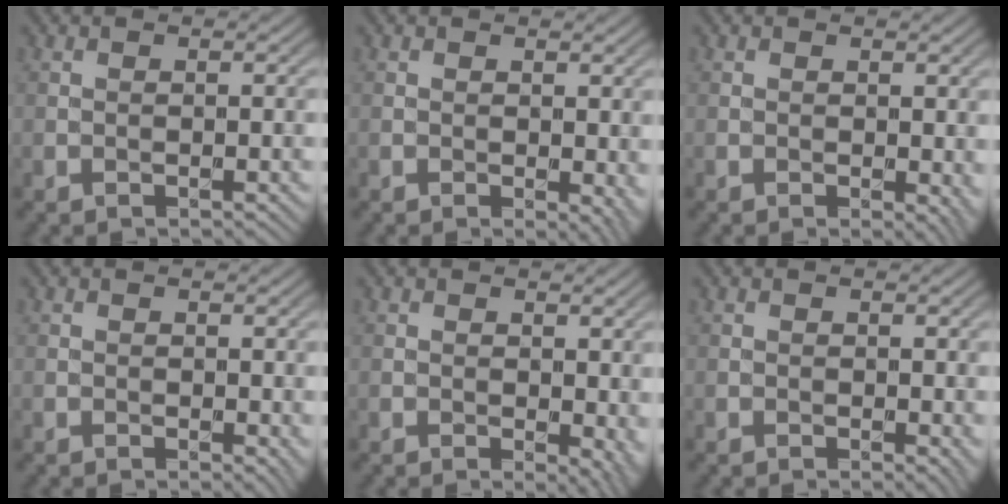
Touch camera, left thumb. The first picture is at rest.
{"total": 2.6, "force": [-0.1, 1.4, 2.2], "torque": [-0.022, -0.006, 0.000]}
{"total": 2.1, "force": [0.0, 1.2, 1.7], "torque": [-0.016, -0.008, 0.002]}
{"total": 1.3, "force": [0.0, 0.8, 1.1], "torque": [-0.010, -0.006, 0.002]}
{"total": 3.8, "force": [-0.2, 2.2, 3.1], "torque": [-0.033, -0.010, 0.000]}
{"total": 1.4, "force": [-0.1, 0.7, 1.2], "torque": [-0.011, -0.007, 0.000]}